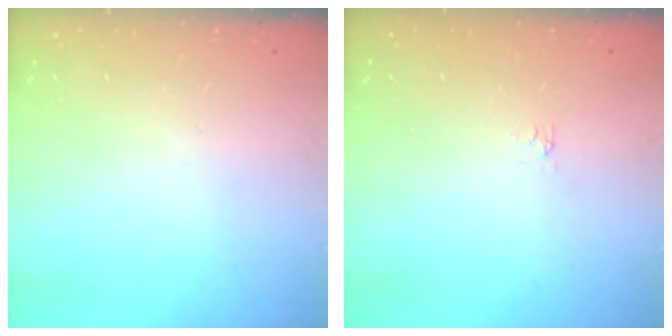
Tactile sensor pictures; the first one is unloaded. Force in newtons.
{"total": 2.9, "press": 2.9, "slide": 0.5}